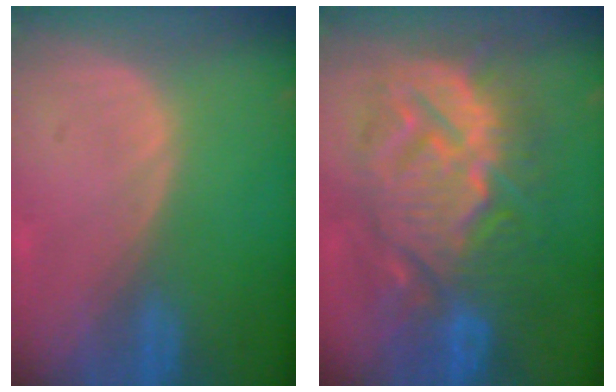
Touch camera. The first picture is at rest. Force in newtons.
{"total": 14.0, "press": 13.9, "slide": 1.4}